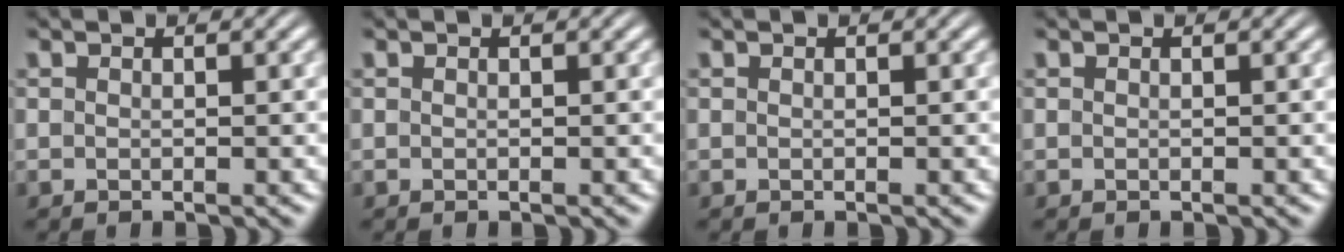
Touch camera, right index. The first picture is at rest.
{"total": 0.0}
{"total": 0.0}
{"total": 0.0}